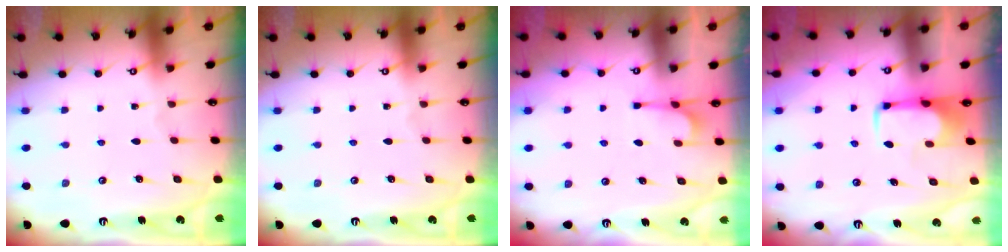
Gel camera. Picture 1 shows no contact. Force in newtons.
{"total": 0.0}
{"total": 1.5, "press": 1.0, "slide": 1.1}
{"total": 2.0, "press": 2.0, "slide": 0.4}